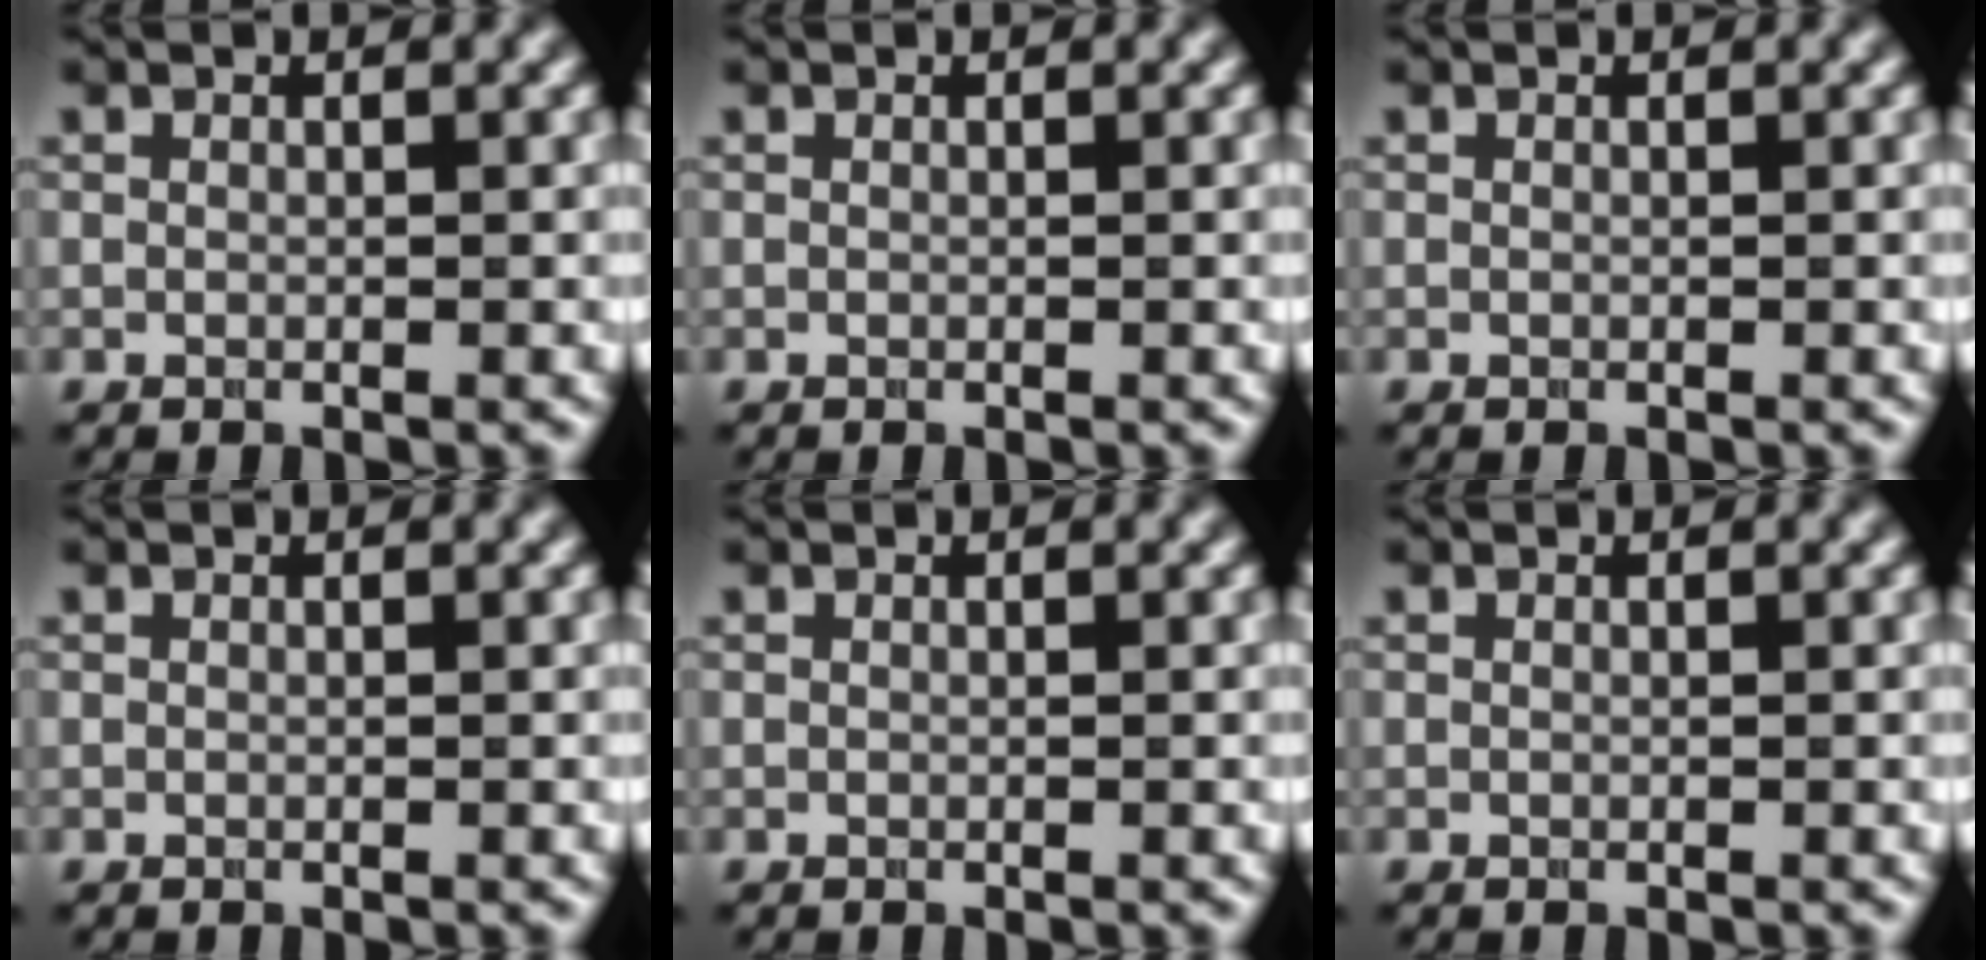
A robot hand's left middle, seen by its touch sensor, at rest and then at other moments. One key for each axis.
{"total": 0.0}
{"total": 0.0}
{"total": 0.0}
{"total": 0.0}
{"total": 0.0}